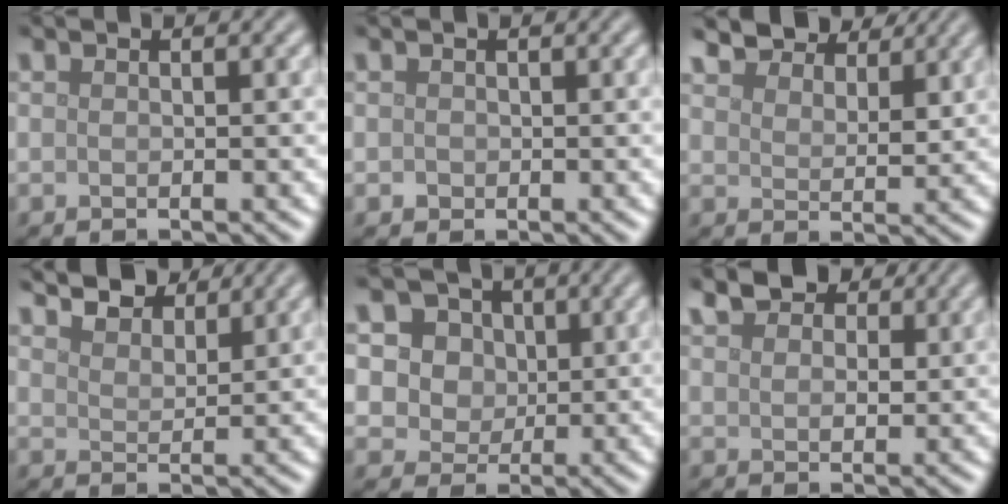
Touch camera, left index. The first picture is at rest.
{"total": 0.7, "force": [0.1, 0.6, 0.1], "torque": [0.001, -0.003, -0.001]}
{"total": 7.2, "force": [6.0, 2.8, 2.7], "torque": [-0.052, -0.004, 0.098]}
{"total": 5.8, "force": [5.1, 1.7, 2.0], "torque": [-0.044, 0.002, 0.081]}
{"total": 8.6, "force": [3.9, 6.4, 4.1], "torque": [-0.072, 0.017, 0.036]}
{"total": 4.2, "force": [2.8, 2.4, 2.0], "torque": [-0.041, 0.005, 0.042]}